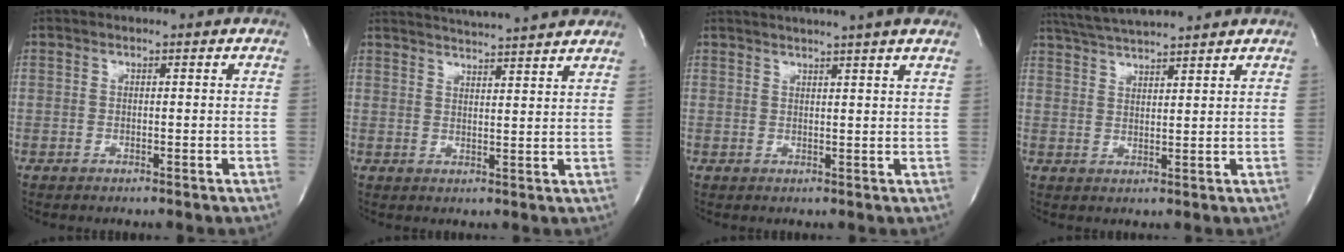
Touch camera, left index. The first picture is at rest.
{"total": 12.9, "force": [11.9, -0.4, 5.0], "torque": [-0.088, 0.005, 0.154]}
{"total": 10.0, "force": [8.4, -0.5, 5.3], "torque": [-0.085, 0.019, 0.092]}
{"total": 8.6, "force": [8.0, -0.6, 3.3], "torque": [-0.064, 0.022, 0.133]}